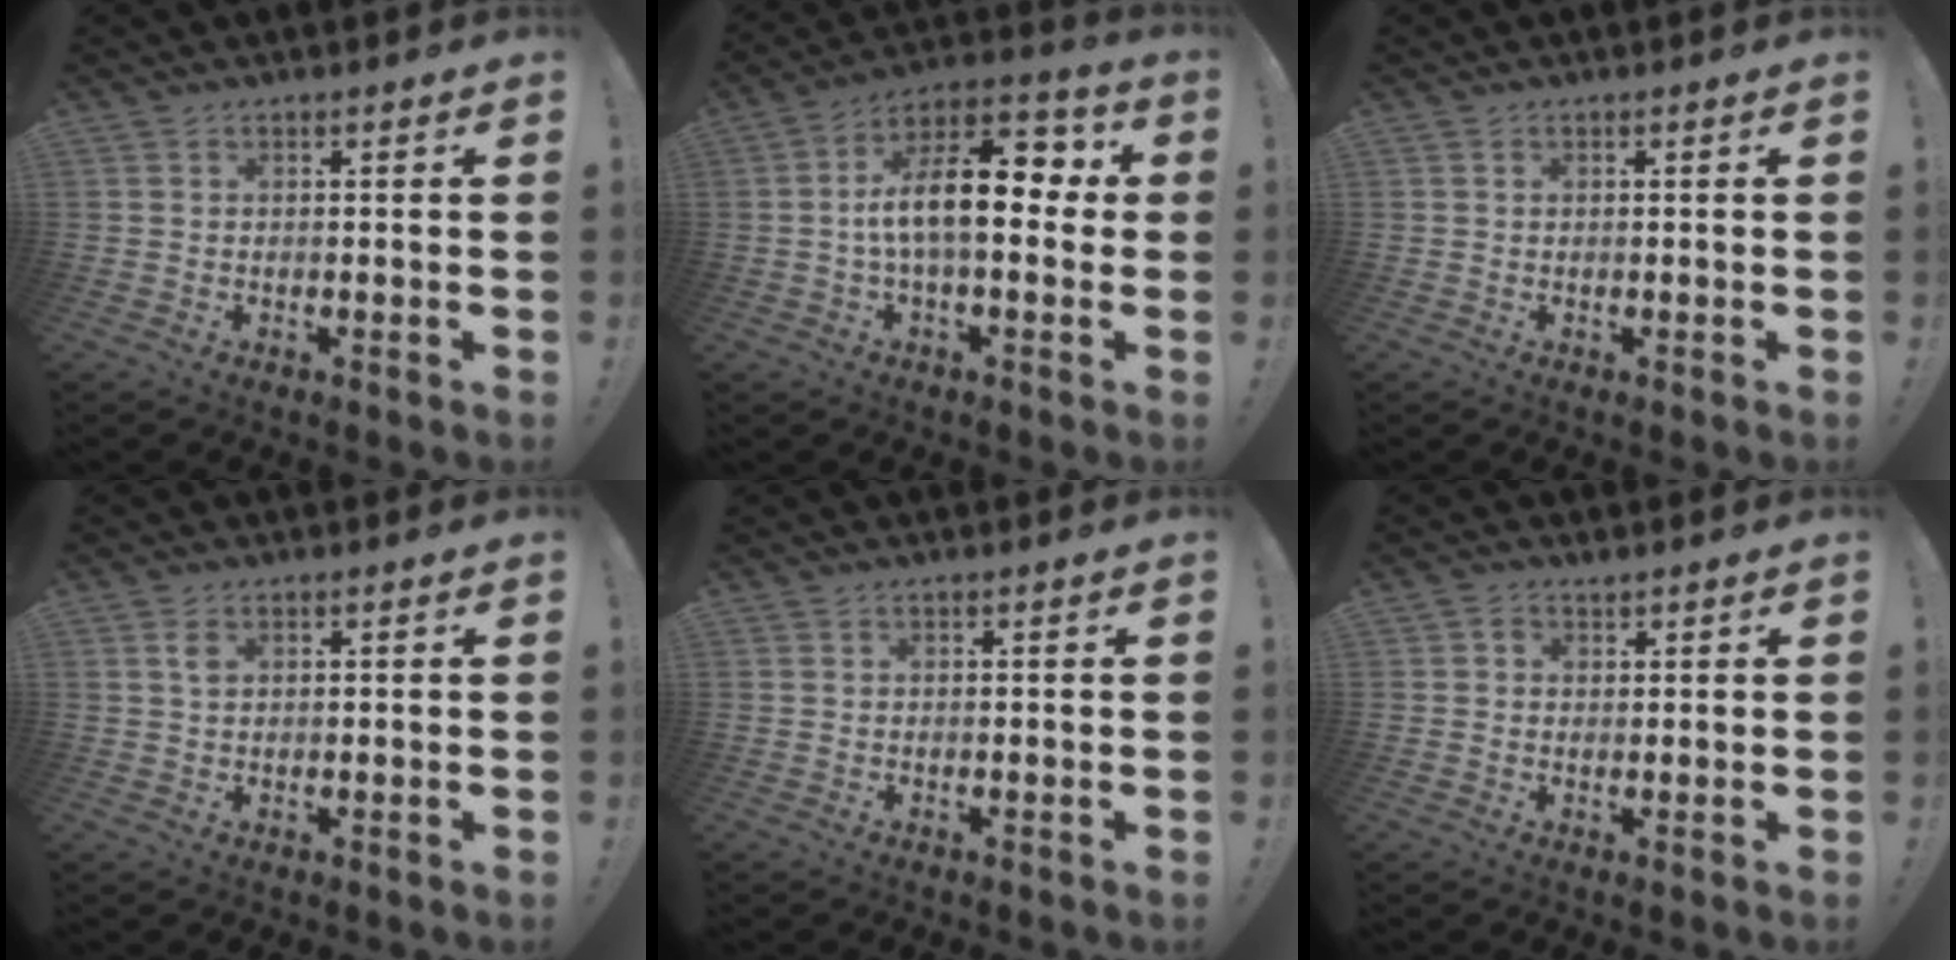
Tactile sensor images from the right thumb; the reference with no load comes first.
{"total": 17.5, "force": [0.8, 7.3, 15.9], "torque": [-0.264, 0.005, 0.007]}
{"total": 0.0}
{"total": 2.2, "force": [1.0, 1.2, 1.6], "torque": [-0.021, -0.005, 0.014]}
{"total": 0.5, "force": [-0.2, -0.3, -0.4], "torque": [0.008, -0.002, -0.002]}
{"total": 1.4, "force": [0.9, 1.1, 0.3], "torque": [-0.006, -0.002, 0.016]}